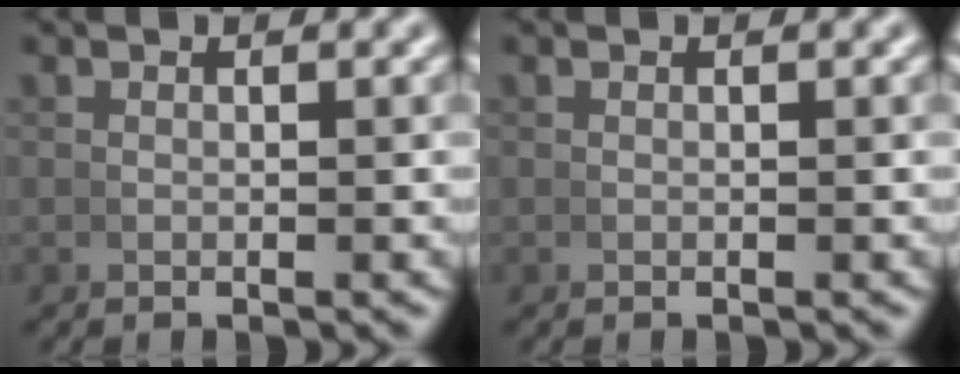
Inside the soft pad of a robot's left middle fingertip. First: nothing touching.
{"total": 0.0}